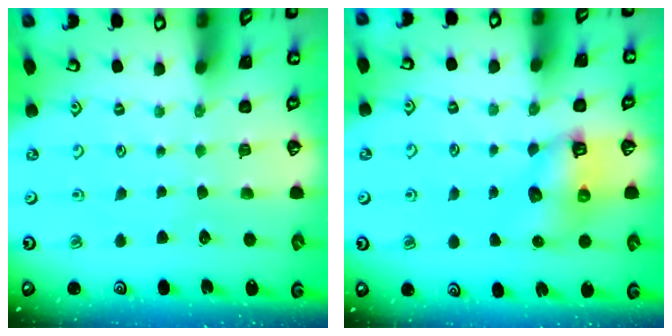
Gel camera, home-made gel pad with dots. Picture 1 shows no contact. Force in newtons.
{"total": 7.8, "press": 7.8, "slide": 0.9}